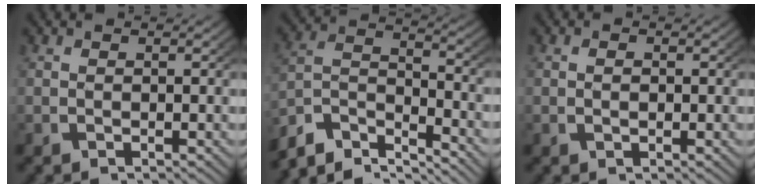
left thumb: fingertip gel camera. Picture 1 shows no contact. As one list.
[{"total": 10.0, "force": [-5.5, 6.3, 5.5], "torque": [-0.122, -0.037, -0.091]}, {"total": 0.7, "force": [-0.2, 0.4, 0.5], "torque": [-0.013, -0.002, -0.002]}]